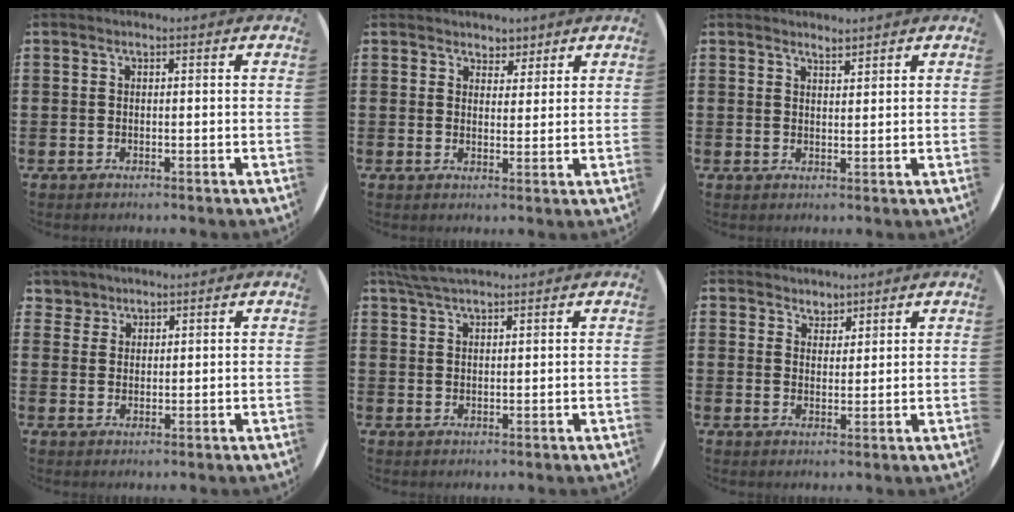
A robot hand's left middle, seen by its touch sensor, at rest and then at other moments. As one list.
[{"total": 2.8, "force": [2.5, 1.2, -0.1], "torque": [0.004, -0.003, 0.045]}, {"total": 1.8, "force": [1.8, 0.0, 0.0], "torque": [-0.001, -0.002, 0.033]}, {"total": 2.7, "force": [2.3, 1.4, -0.1], "torque": [0.003, 0.002, 0.043]}, {"total": 4.1, "force": [3.5, 0.8, 2.0], "torque": [-0.047, 0.000, 0.065]}, {"total": 2.8, "force": [2.6, 1.1, -0.3], "torque": [0.000, -0.003, 0.049]}]